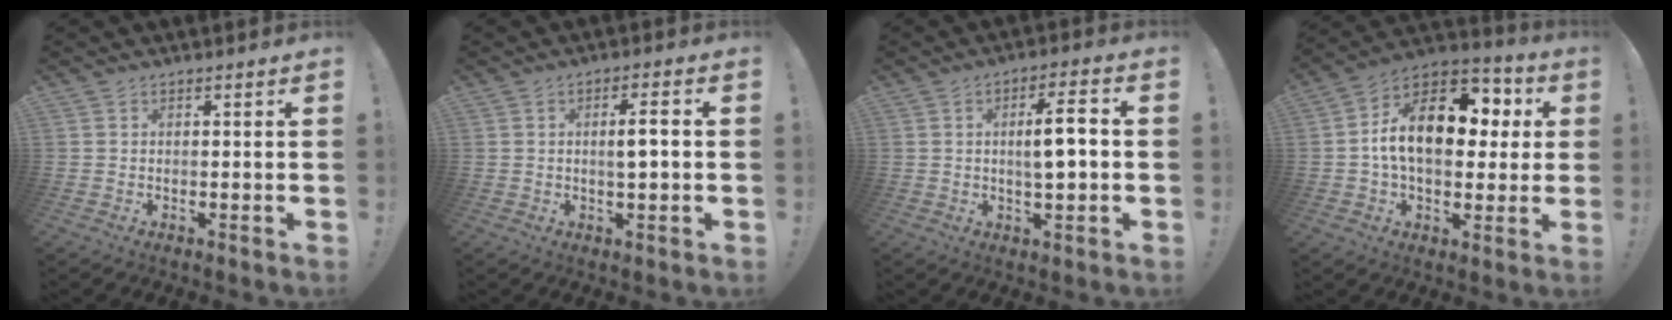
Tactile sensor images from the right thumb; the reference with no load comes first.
{"total": 4.6, "force": [0.4, 0.7, 4.5], "torque": [-0.068, -0.001, 0.000]}
{"total": 8.0, "force": [0.3, 1.7, 7.8], "torque": [-0.114, 0.002, -0.001]}
{"total": 18.6, "force": [2.3, 11.5, 14.5], "torque": [-0.229, 0.007, 0.044]}